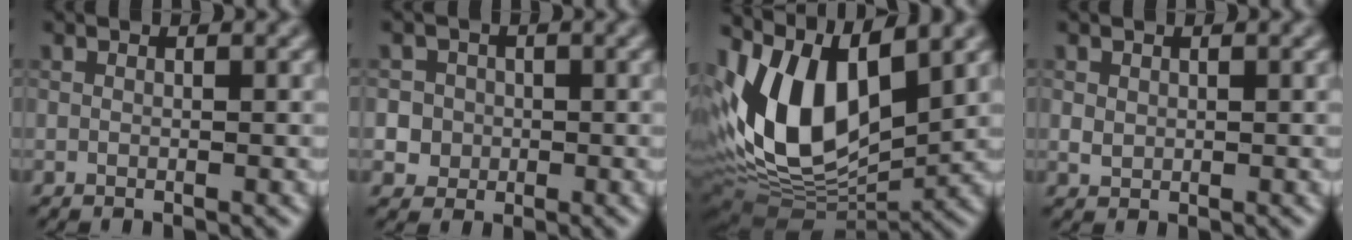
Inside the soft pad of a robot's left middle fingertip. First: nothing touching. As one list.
[{"total": 4.4, "force": [0.1, 4.3, 1.2], "torque": [-0.009, 0.019, -0.004]}, {"total": 12.3, "force": [2.9, 6.4, 10.1], "torque": [-0.205, -0.001, 0.049]}, {"total": 1.0, "force": [0.4, 0.8, 0.4], "torque": [-0.009, -0.002, 0.009]}]